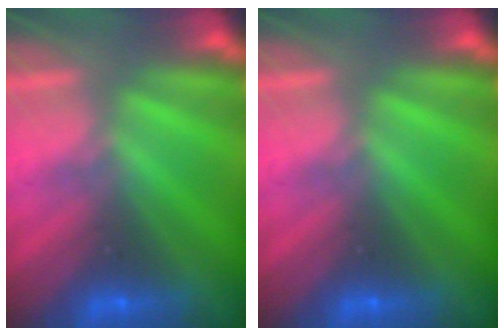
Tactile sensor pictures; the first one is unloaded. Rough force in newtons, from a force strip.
{"total": 0.0}